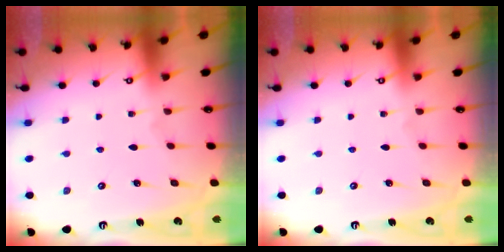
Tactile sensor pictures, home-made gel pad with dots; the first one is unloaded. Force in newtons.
{"total": 0.0}